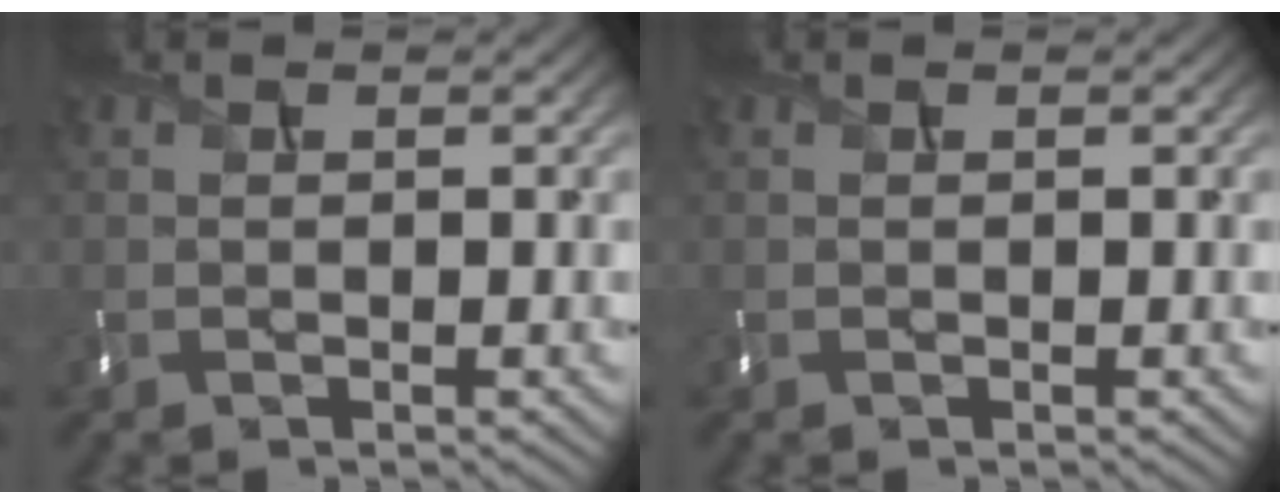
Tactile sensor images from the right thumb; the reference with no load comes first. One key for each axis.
{"total": 0.0}